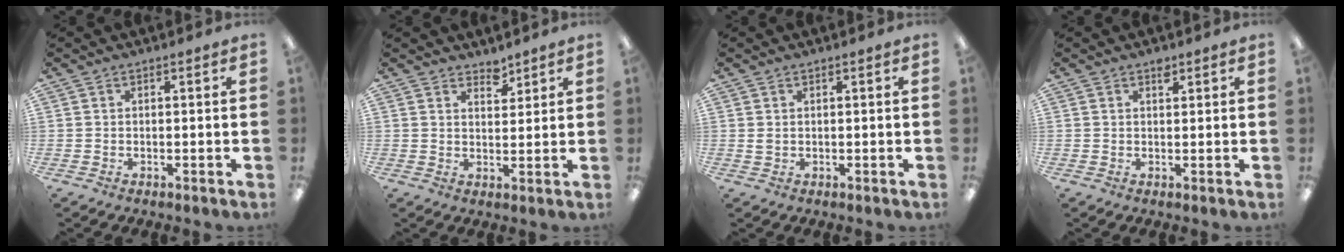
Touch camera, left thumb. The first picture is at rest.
{"total": 3.5, "force": [3.2, 1.3, 0.5], "torque": [0.009, -0.025, 0.055]}
{"total": 1.1, "force": [0.5, 0.7, 0.7], "torque": [-0.016, 0.004, 0.007]}
{"total": 1.8, "force": [1.4, 0.9, 0.8], "torque": [-0.001, -0.006, 0.022]}